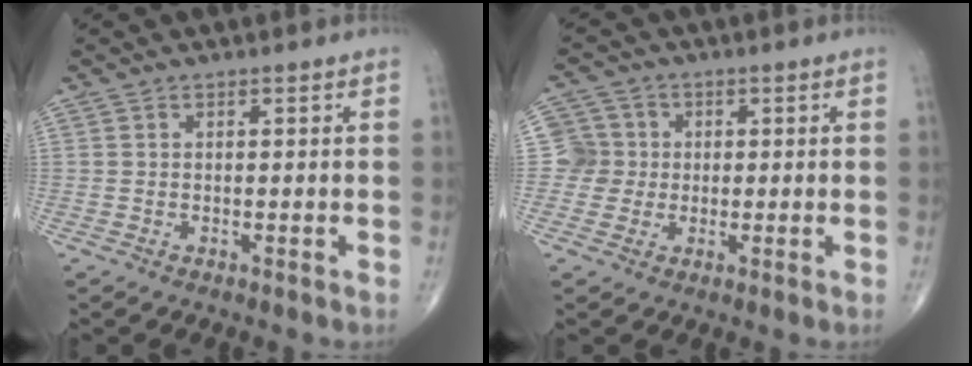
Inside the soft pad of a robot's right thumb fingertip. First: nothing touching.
{"total": 5.4, "force": [0.0, 5.4, 0.1], "torque": [0.033, 0.011, -0.009]}